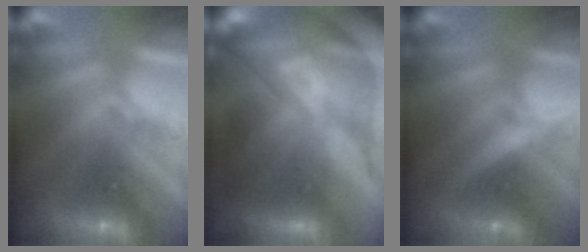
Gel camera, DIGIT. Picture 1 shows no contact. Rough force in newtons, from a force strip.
{"total": 9.2}
{"total": 2.4}